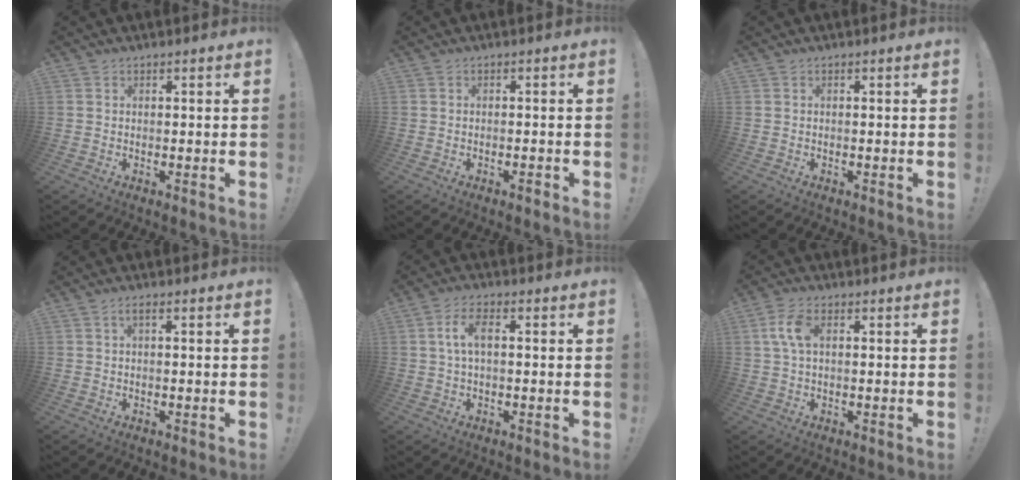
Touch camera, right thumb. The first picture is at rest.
{"total": 1.3, "force": [-1.0, 0.1, 0.8], "torque": [-0.011, 0.003, -0.017]}
{"total": 0.0}
{"total": 1.4, "force": [0.0, 0.2, 1.4], "torque": [-0.032, 0.004, -0.001]}
{"total": 6.2, "force": [0.8, 2.5, 5.6], "torque": [-0.117, 0.006, 0.012]}
{"total": 6.4, "force": [1.3, 3.6, 5.2], "torque": [-0.099, 0.006, 0.024]}